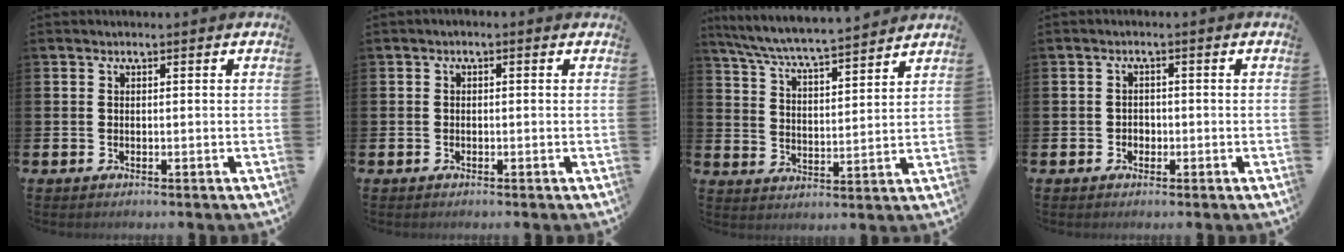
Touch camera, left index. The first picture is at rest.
{"total": 0.6, "force": [-0.5, 0.2, 0.2], "torque": [-0.013, 0.002, -0.009]}
{"total": 6.8, "force": [6.5, -0.1, 1.7], "torque": [-0.063, -0.049, 0.113]}
{"total": 1.4, "force": [-0.6, 1.2, 0.4], "torque": [-0.008, 0.005, -0.014]}